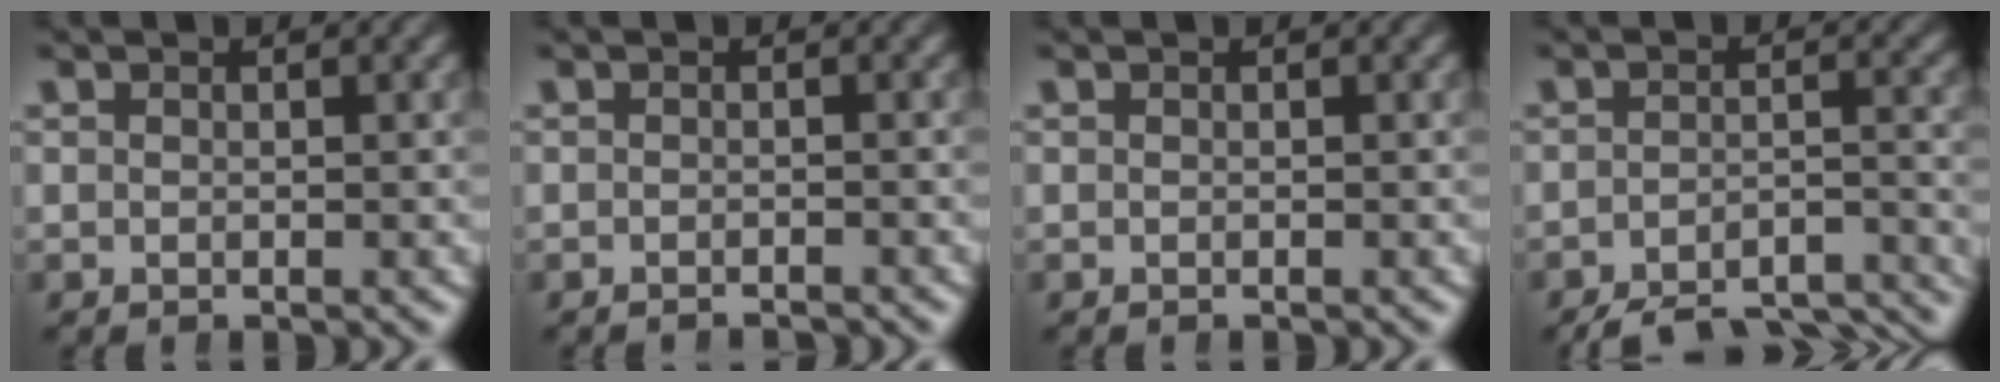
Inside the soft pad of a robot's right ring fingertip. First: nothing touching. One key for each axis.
{"total": 1.5, "fx": -1.5, "fy": -0.1, "fz": 0.0, "tx": 0.005, "ty": -0.005, "tz": -0.024}
{"total": 0.0}
{"total": 10.2, "fx": -9.1, "fy": 2.9, "fz": 3.5, "tx": -0.023, "ty": -0.017, "tz": -0.137}